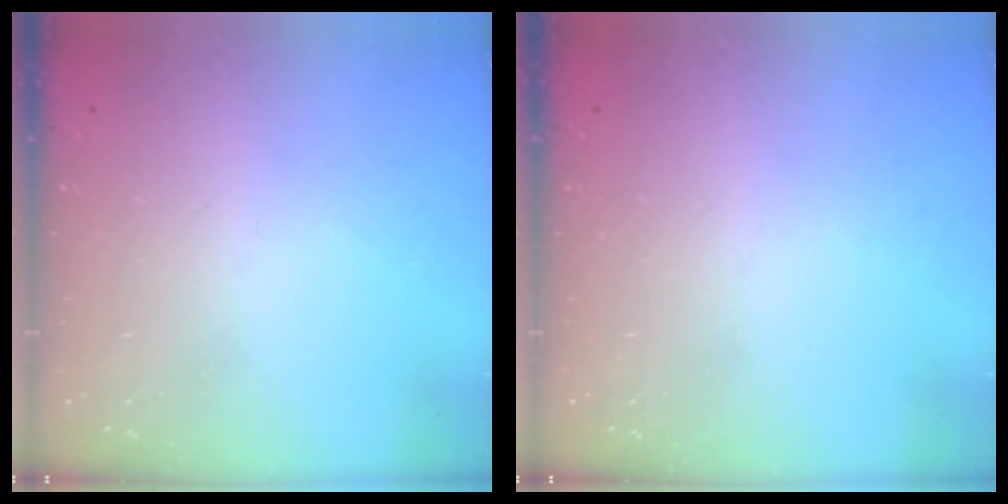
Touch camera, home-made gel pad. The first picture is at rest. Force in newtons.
{"total": 0.0}